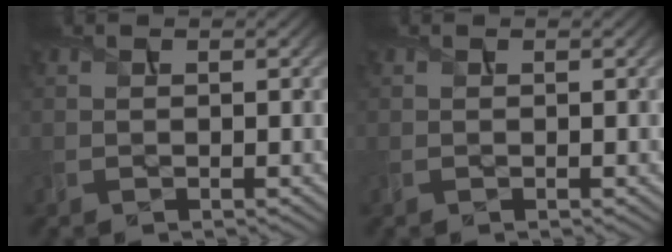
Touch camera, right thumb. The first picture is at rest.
{"total": 0.0}